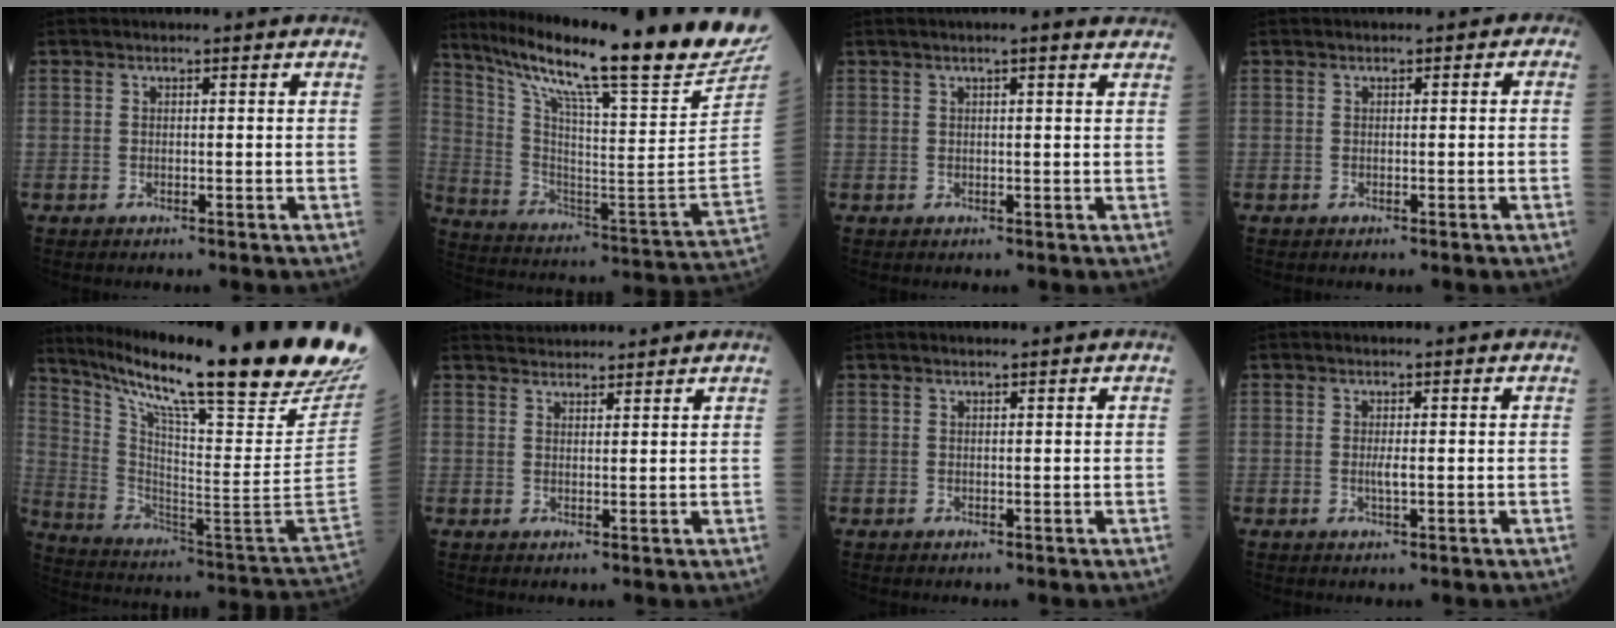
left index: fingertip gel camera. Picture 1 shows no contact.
{"total": 28.7, "force": [23.5, 0.7, 16.4], "torque": [-0.284, -0.088, 0.340]}
{"total": 4.0, "force": [2.8, 0.3, 2.8], "torque": [-0.040, 0.018, 0.033]}
{"total": 0.9, "force": [-0.5, 0.6, 0.4], "torque": [0.000, 0.004, -0.012]}
{"total": 34.0, "force": [26.4, 0.7, 21.5], "torque": [-0.320, -0.099, 0.377]}
{"total": 4.4, "force": [4.4, 0.2, 0.6], "torque": [-0.014, 0.027, 0.069]}
{"total": 0.7, "force": [0.6, -0.2, 0.2], "torque": [-0.009, -0.001, 0.014]}
{"total": 1.3, "force": [0.0, 0.0, 1.3], "torque": [-0.030, -0.002, 0.002]}